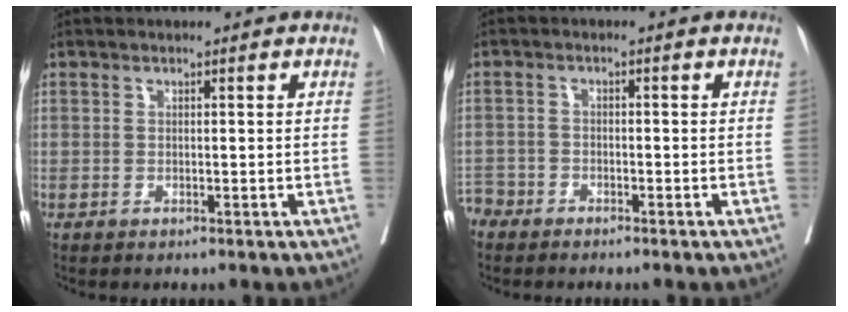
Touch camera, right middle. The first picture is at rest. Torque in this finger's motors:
{"motor_torque": [1.03, -1.10, 0.14, -0.04]}